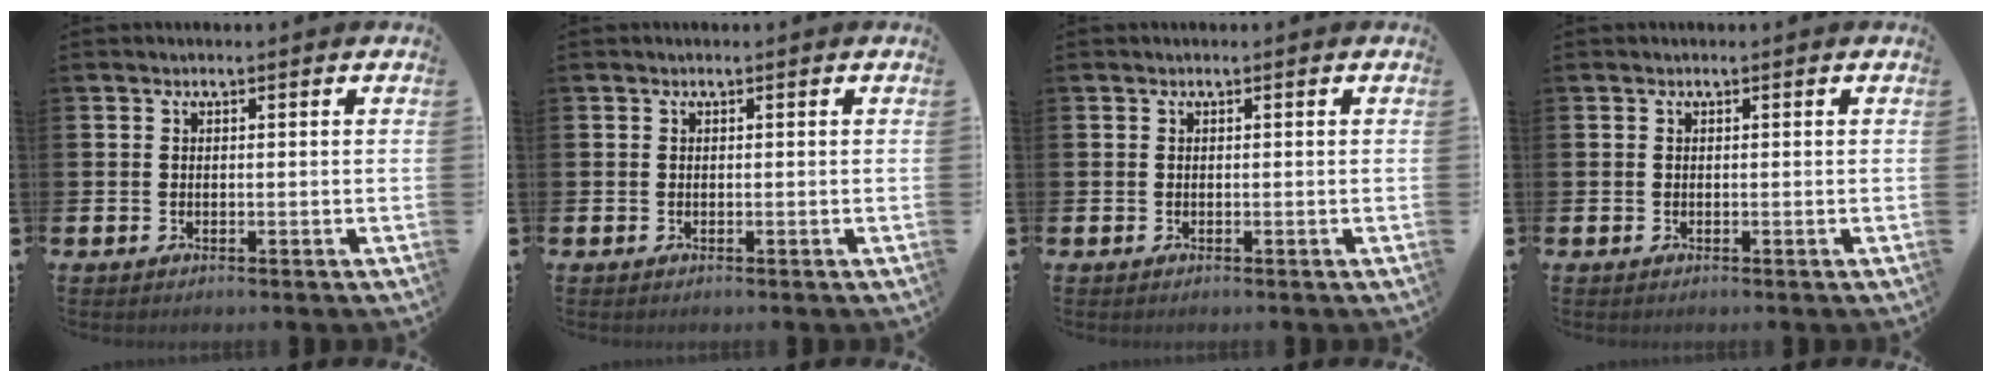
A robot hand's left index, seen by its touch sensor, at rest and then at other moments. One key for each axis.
{"total": 0.0}
{"total": 0.0}
{"total": 0.0}